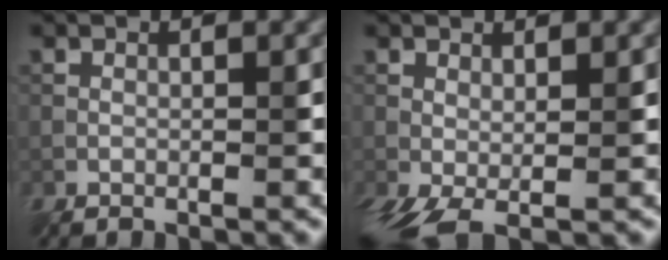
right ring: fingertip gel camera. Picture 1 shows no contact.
{"total": 4.5, "force": [-1.0, 1.8, 4.0], "torque": [-0.080, -0.011, -0.010]}